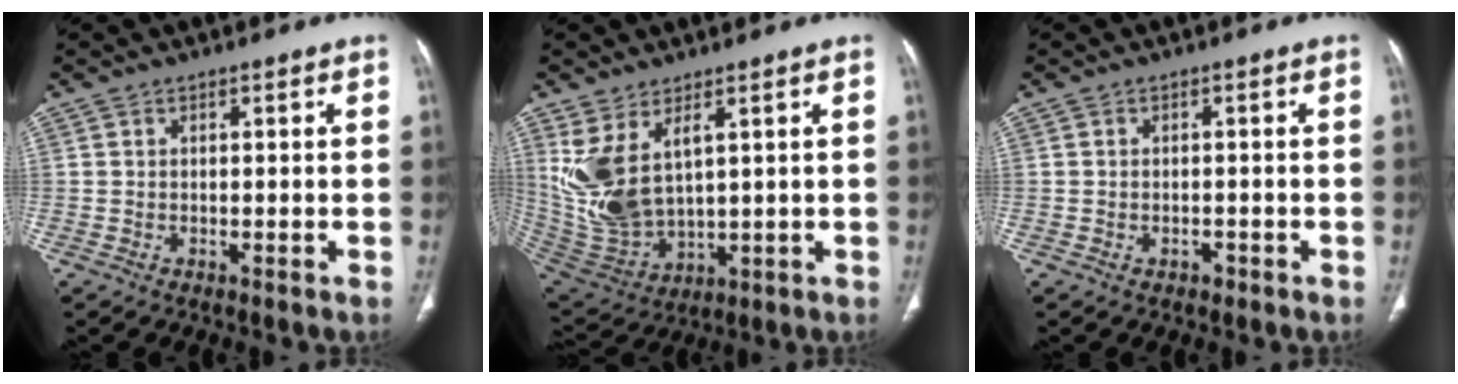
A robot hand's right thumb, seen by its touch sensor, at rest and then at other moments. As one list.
[{"total": 12.9, "force": [4.4, 6.7, 10.0], "torque": [-0.208, -0.022, 0.114]}, {"total": 1.3, "force": [-0.7, 0.9, 0.6], "torque": [-0.009, 0.007, -0.006]}]